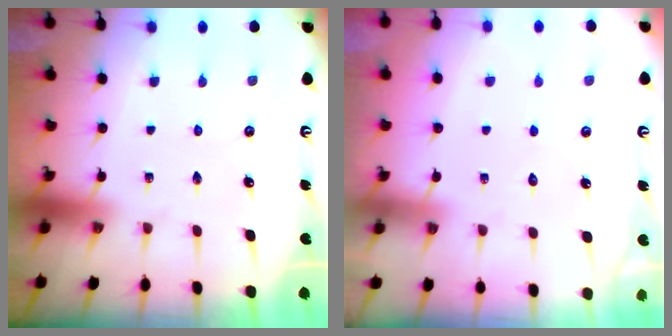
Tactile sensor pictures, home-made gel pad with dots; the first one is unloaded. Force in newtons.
{"total": 3.8, "press": 3.8, "slide": 0.4}